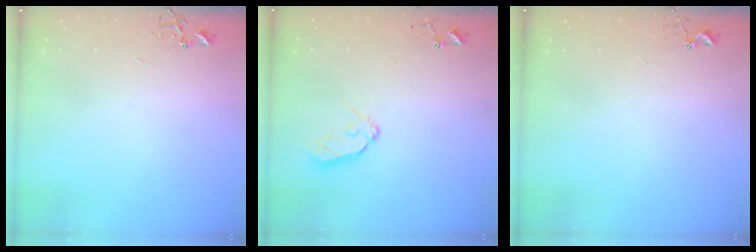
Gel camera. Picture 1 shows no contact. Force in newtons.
{"total": 8.4, "press": 8.4, "slide": 0.7}
{"total": 4.2, "press": 4.2, "slide": 0.4}